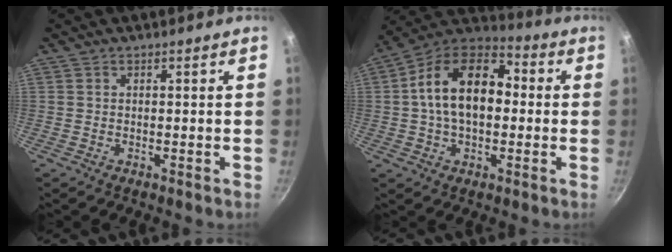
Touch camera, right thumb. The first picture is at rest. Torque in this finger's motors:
{"motor_torque": [0.73, 3.28, 1.67, -0.26, 0.38]}